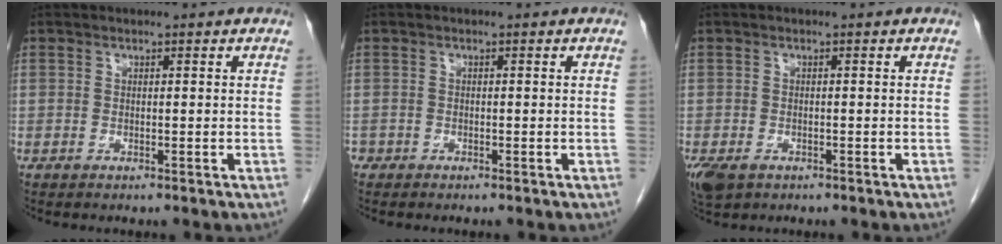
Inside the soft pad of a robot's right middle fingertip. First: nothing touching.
{"total": 0.9, "force": [-0.6, 0.6, 0.1], "torque": [-0.005, 0.002, -0.010]}
{"total": 4.3, "force": [-2.5, 2.7, 2.3], "torque": [-0.050, -0.009, -0.037]}